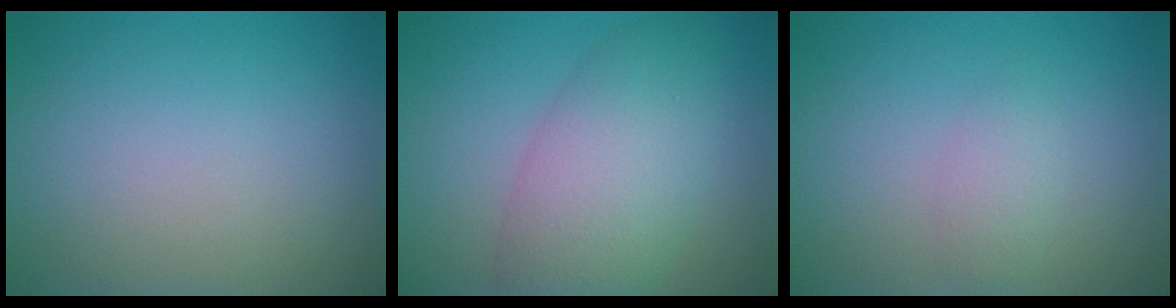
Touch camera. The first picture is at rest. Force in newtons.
{"total": 6.8, "press": 6.8, "slide": 0.1}
{"total": 1.5, "press": 1.5, "slide": 0.0}